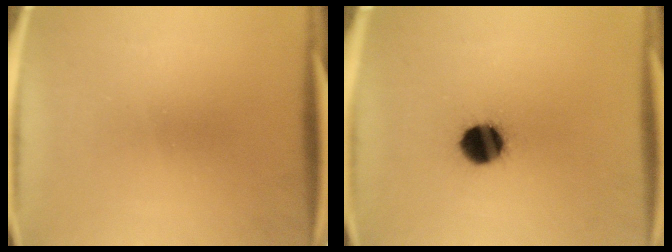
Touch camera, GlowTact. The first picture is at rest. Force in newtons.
{"total": 10.5}